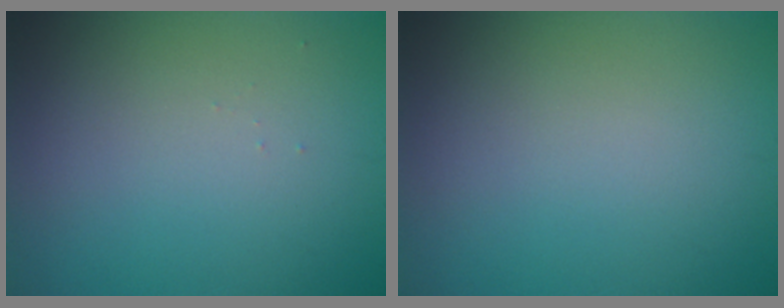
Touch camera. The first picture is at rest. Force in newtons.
{"total": 0.0}